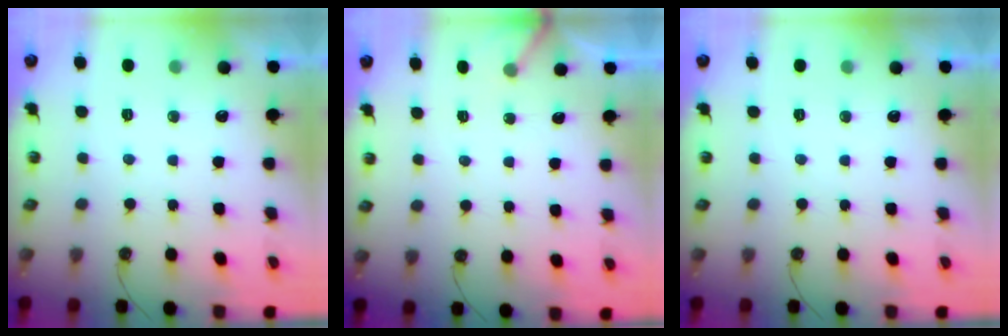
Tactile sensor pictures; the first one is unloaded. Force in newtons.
{"total": 1.9, "press": 1.9, "slide": 0.1}
{"total": 0.0}